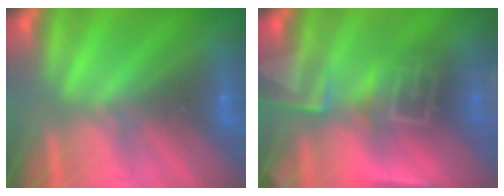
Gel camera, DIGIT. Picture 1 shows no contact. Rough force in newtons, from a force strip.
{"total": 8.9}